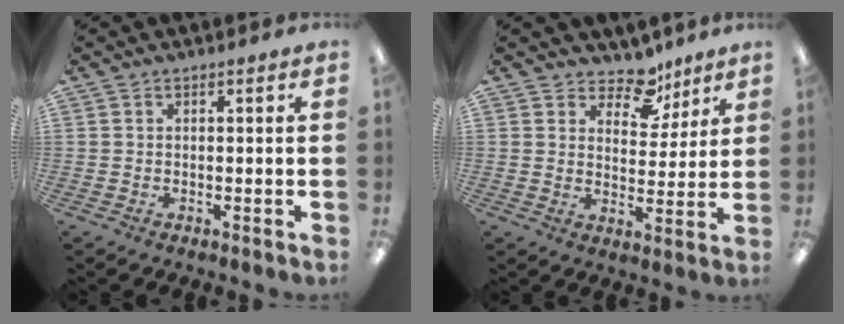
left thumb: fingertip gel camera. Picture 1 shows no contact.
{"total": 9.3, "force": [6.9, 5.2, 3.6], "torque": [-0.049, -0.041, 0.123]}